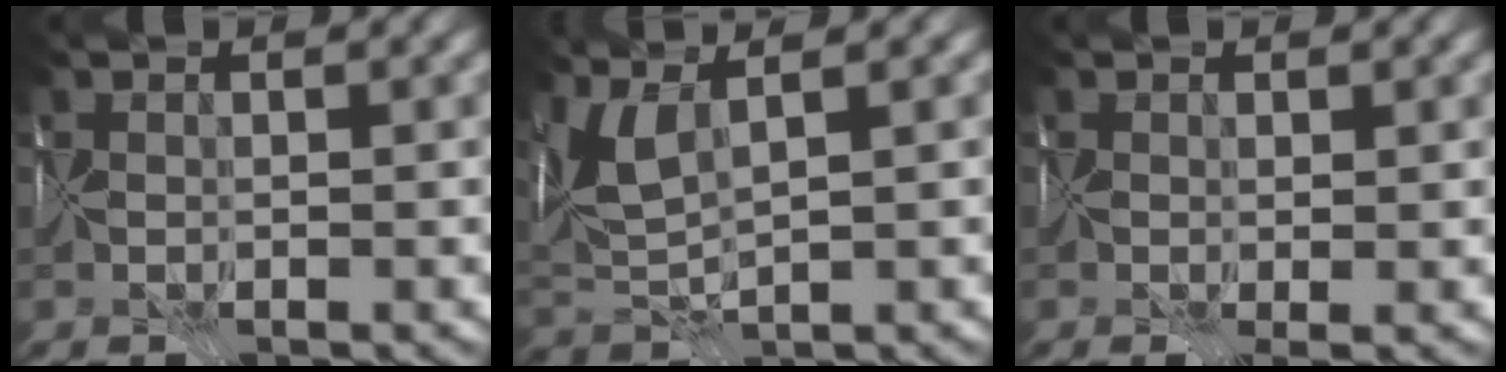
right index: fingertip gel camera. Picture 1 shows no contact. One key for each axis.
{"total": 4.7, "fx": 2.3, "fy": 1.5, "fz": 3.8, "tx": -0.105, "ty": 0.008, "tz": 0.048}
{"total": 1.4, "fx": 0.1, "fy": 0.3, "fz": 1.3, "tx": -0.020, "ty": -0.002, "tz": -0.005}